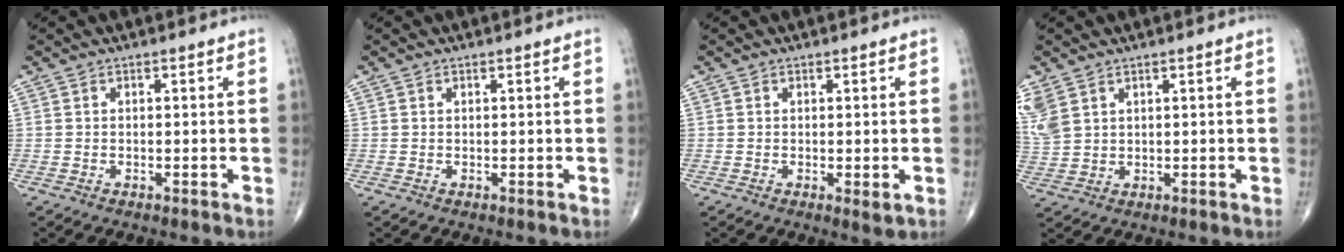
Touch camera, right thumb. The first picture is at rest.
{"total": 0.0}
{"total": 1.7, "force": [-0.2, 0.6, 1.5], "torque": [-0.026, -0.008, -0.001]}
{"total": 6.5, "force": [3.5, 4.2, 3.6], "torque": [-0.091, -0.002, 0.085]}